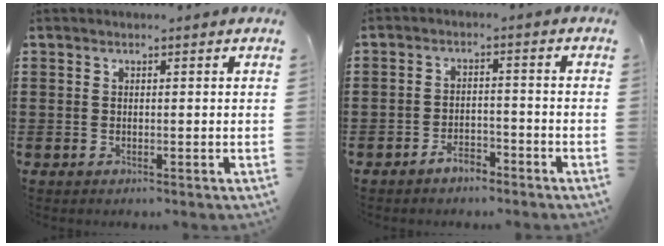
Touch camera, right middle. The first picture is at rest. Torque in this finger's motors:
{"motor_torque": [1.67, -0.40, 0.18, 0.08]}